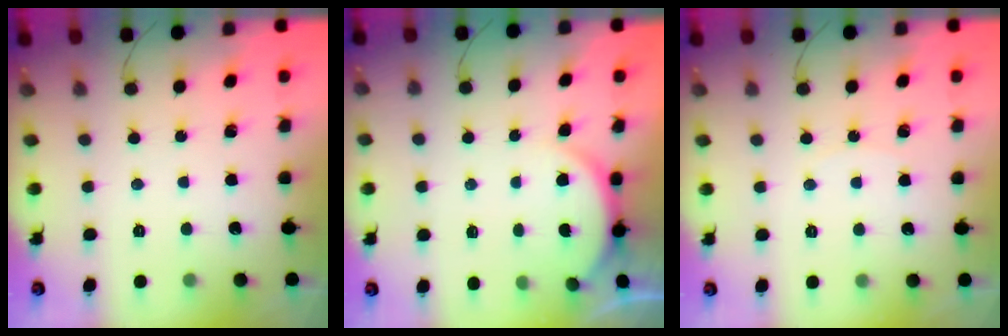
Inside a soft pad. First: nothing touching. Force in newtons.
{"total": 3.9, "press": 3.9, "slide": 0.5}
{"total": 4.0, "press": 3.1, "slide": 2.4}